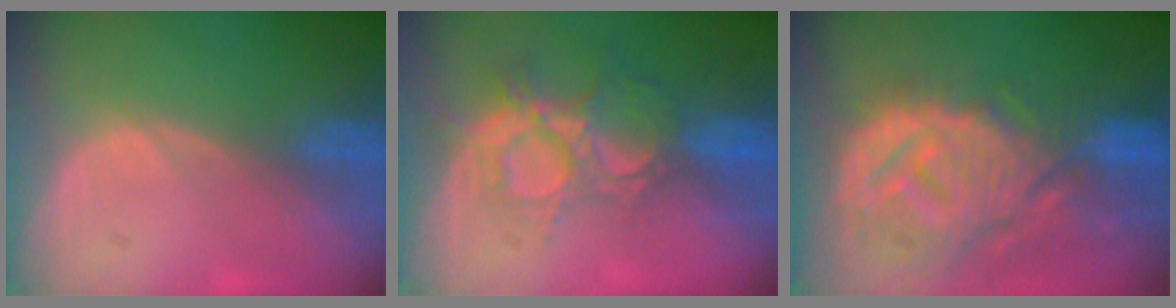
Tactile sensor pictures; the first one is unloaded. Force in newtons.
{"total": 9.3, "press": 7.9, "slide": 4.9}
{"total": 13.6, "press": 11.8, "slide": 6.7}